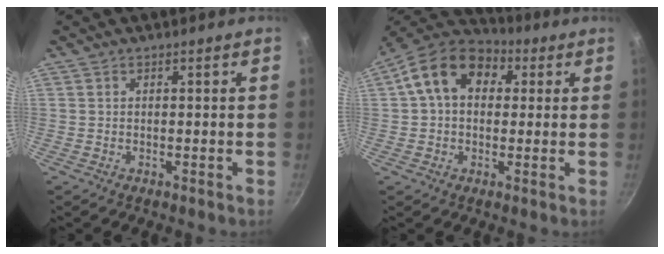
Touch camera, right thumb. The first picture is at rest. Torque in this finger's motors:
{"motor_torque": [1.24, 1.59, 0.86, -0.78, 0.31]}